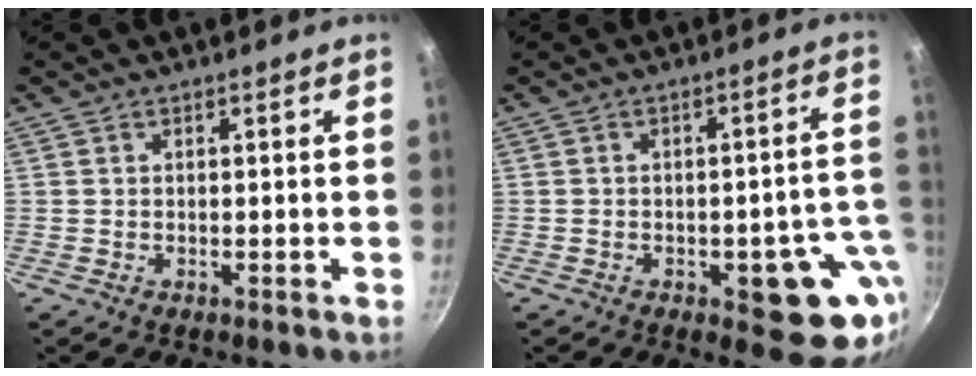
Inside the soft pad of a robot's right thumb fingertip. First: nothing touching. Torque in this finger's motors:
{"motor_torque": [1.82, 1.61, -0.07, -0.07, 0.20]}